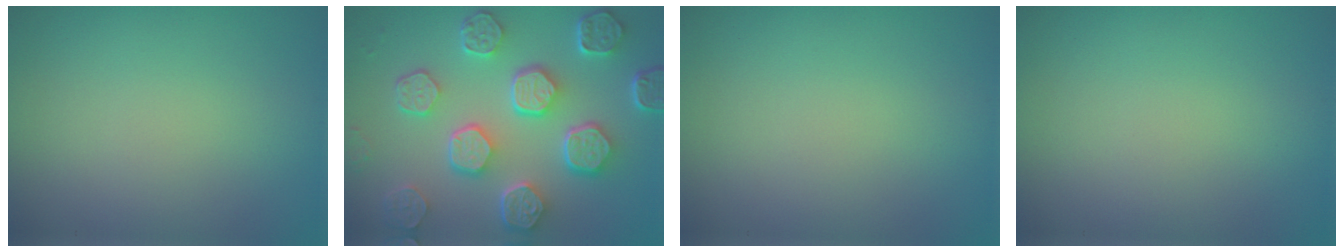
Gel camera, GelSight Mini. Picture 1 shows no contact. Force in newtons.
{"total": 8.0, "press": 6.1, "slide": 5.2}
{"total": 0.0}
{"total": 0.0}